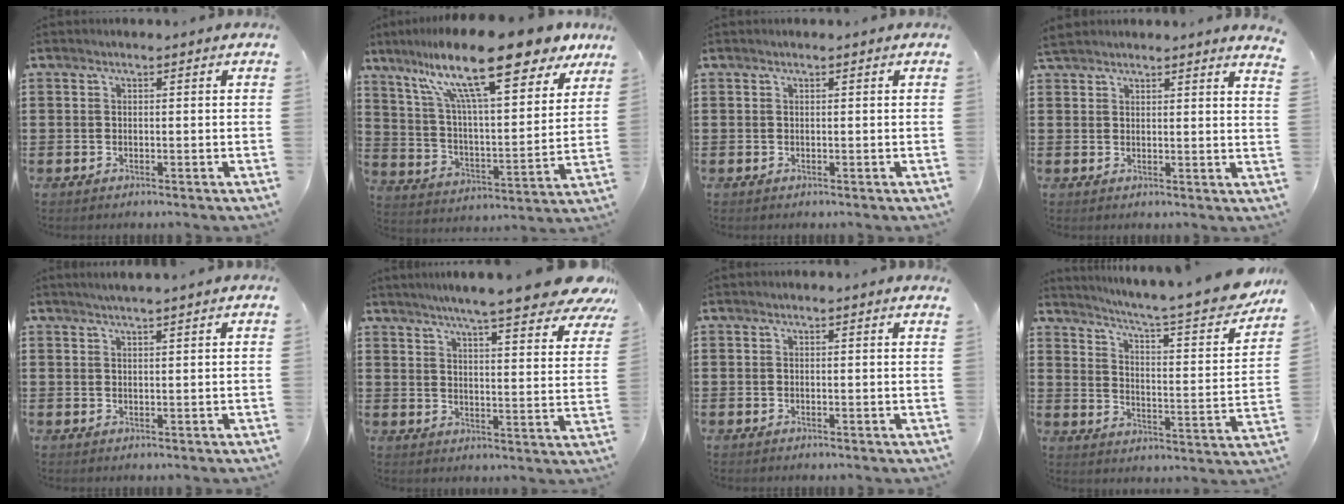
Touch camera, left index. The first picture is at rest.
{"total": 19.0, "force": [13.1, 3.6, 13.3], "torque": [-0.277, -0.060, 0.218]}
{"total": 0.0}
{"total": 3.1, "force": [3.0, -0.4, 0.6], "torque": [-0.021, -0.006, 0.059]}
{"total": 1.4, "force": [1.3, -0.3, 0.6], "torque": [-0.011, 0.001, 0.024]}
{"total": 8.3, "force": [7.0, 0.0, 4.5], "torque": [-0.095, -0.037, 0.119]}
{"total": 0.6, "force": [0.4, -0.1, 0.3], "torque": [-0.006, -0.002, 0.009]}
{"total": 7.2, "force": [5.9, -0.1, 4.2], "torque": [-0.089, -0.051, 0.090]}